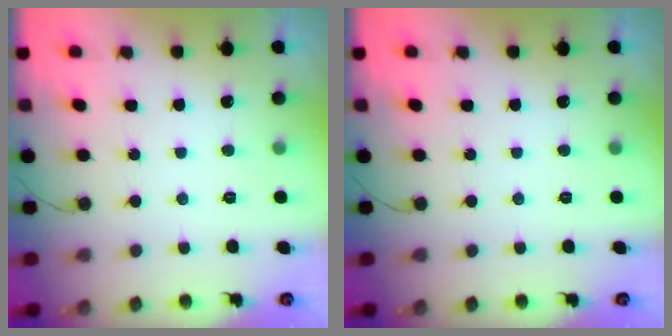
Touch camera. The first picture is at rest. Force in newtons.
{"total": 0.0}